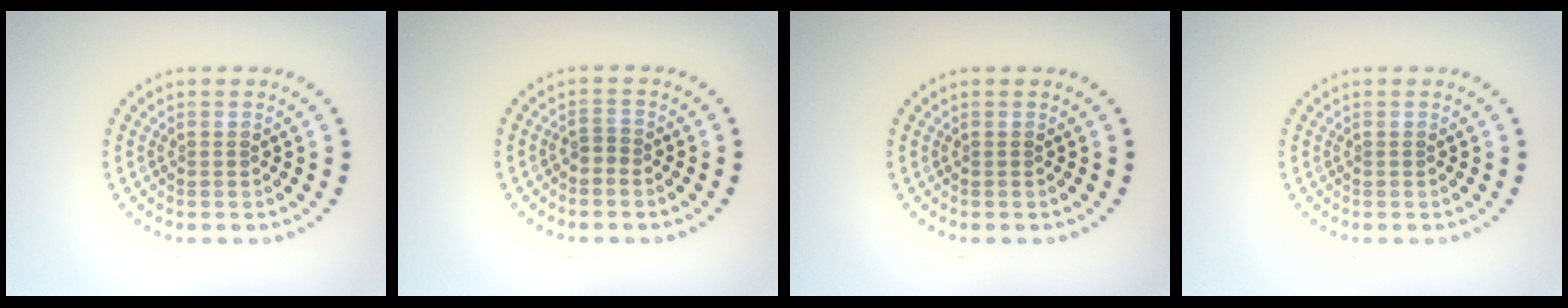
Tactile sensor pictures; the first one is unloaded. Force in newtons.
{"total": 1.0, "press": 0.8, "slide": 0.5}
{"total": 0.0}
{"total": 0.0}